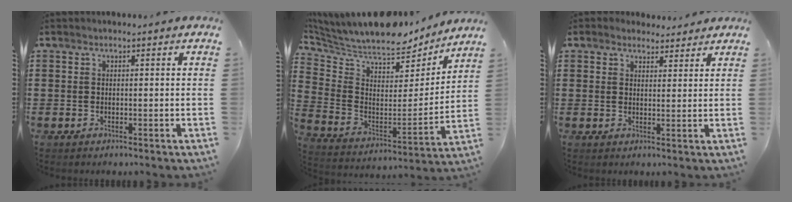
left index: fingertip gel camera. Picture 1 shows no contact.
{"total": 7.8, "force": [7.3, 1.8, 1.9], "torque": [-0.080, -0.061, 0.124]}
{"total": 3.0, "force": [2.7, 1.3, 0.3], "torque": [-0.006, -0.003, 0.051]}